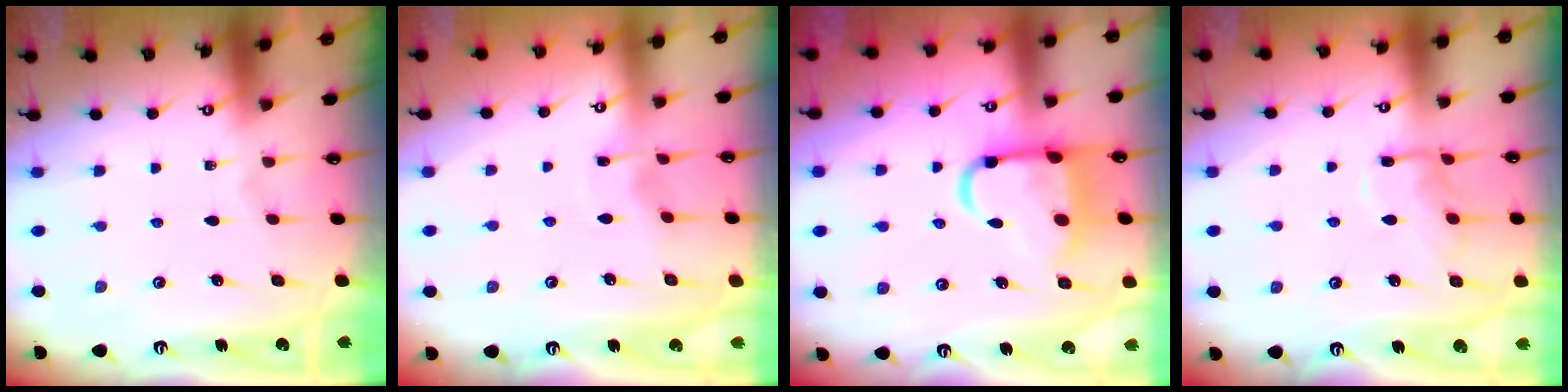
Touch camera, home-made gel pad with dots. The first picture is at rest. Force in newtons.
{"total": 2.6, "press": 2.6, "slide": 0.2}
{"total": 12.6, "press": 12.5, "slide": 1.5}
{"total": 8.6, "press": 8.6, "slide": 0.6}